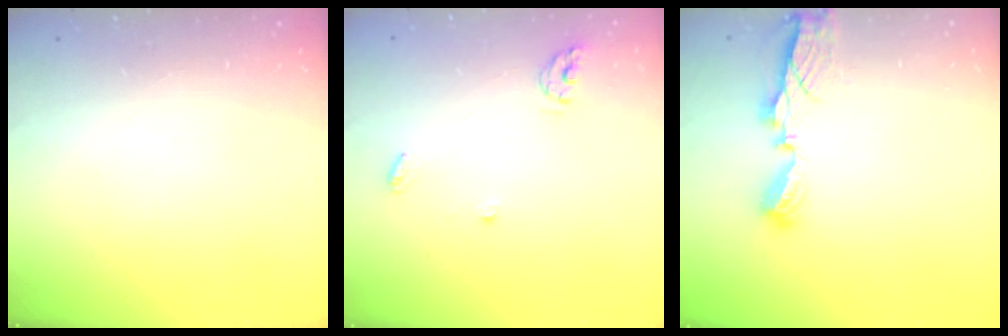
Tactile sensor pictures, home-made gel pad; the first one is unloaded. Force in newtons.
{"total": 4.9, "press": 4.8, "slide": 0.4}
{"total": 6.7, "press": 6.7, "slide": 0.2}